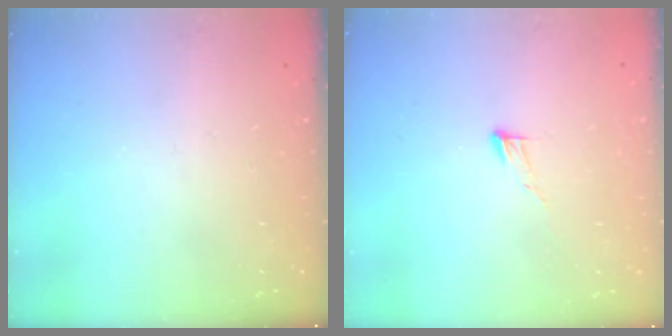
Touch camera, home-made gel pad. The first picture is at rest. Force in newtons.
{"total": 4.0, "press": 4.0, "slide": 0.3}